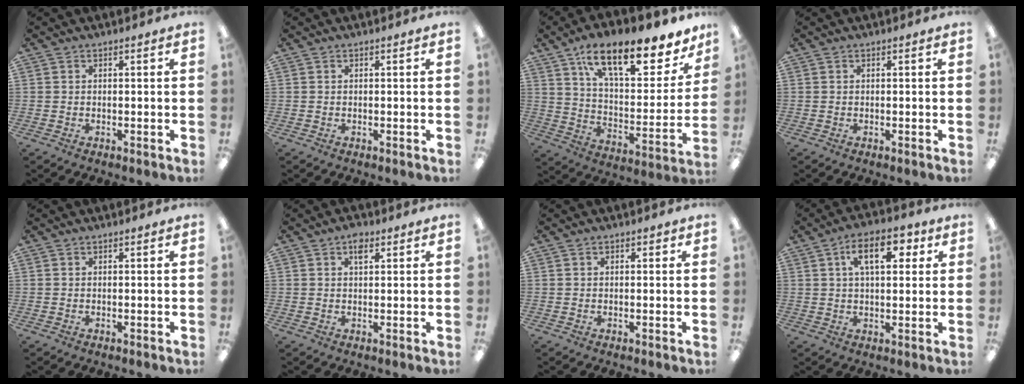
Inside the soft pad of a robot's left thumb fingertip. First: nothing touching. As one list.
[{"total": 0.0}, {"total": 20.3, "force": [13.3, 7.7, 13.2], "torque": [-0.198, -0.082, 0.223]}, {"total": 0.0}, {"total": 0.0}, {"total": 3.0, "force": [1.4, 1.6, 2.2], "torque": [-0.031, -0.001, 0.021]}, {"total": 1.1, "force": [0.3, 0.6, 0.9], "torque": [-0.008, 0.002, 0.003]}, {"total": 10.4, "force": [4.0, 5.2, 8.0], "torque": [-0.114, -0.005, 0.063]}]